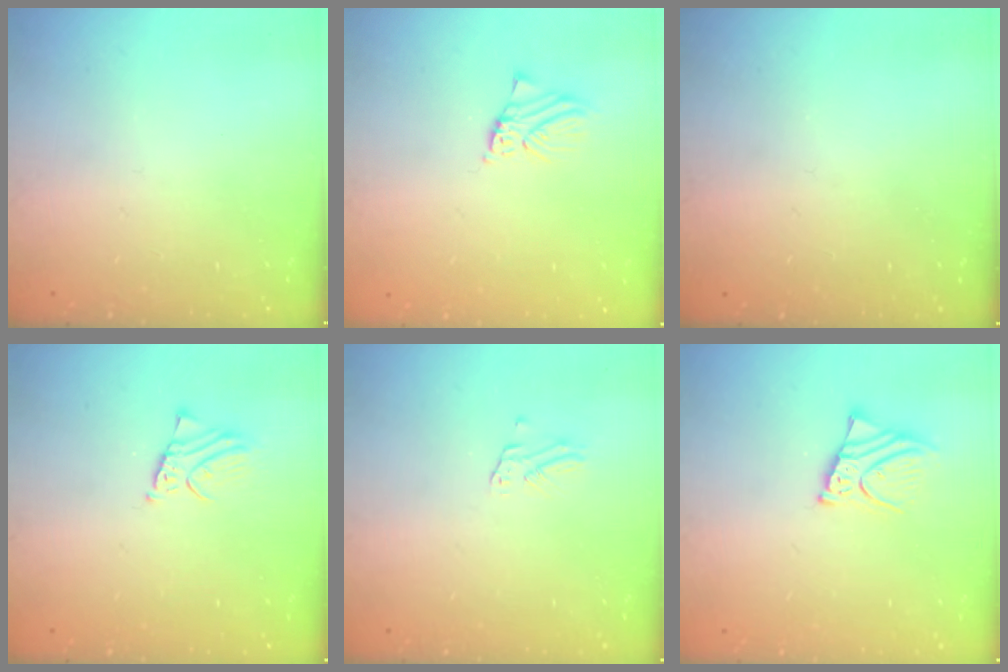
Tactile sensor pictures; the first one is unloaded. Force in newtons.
{"total": 1.6, "press": 1.6, "slide": 0.1}
{"total": 2.2, "press": 2.2, "slide": 0.0}
{"total": 2.0, "press": 2.0, "slide": 0.2}
{"total": 1.2, "press": 1.2, "slide": 0.0}
{"total": 6.7, "press": 6.7, "slide": 0.7}